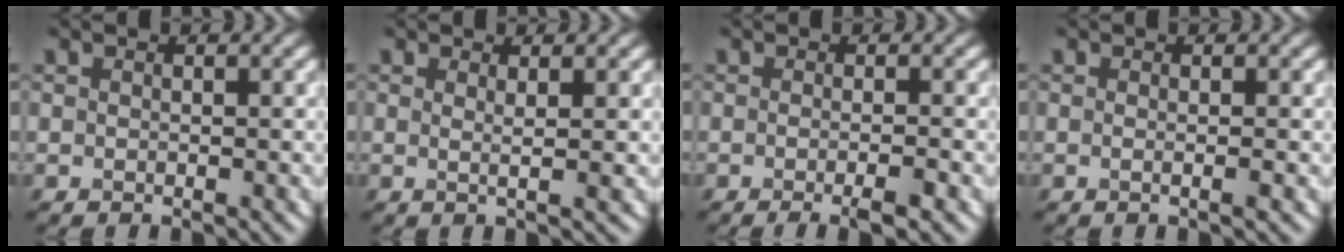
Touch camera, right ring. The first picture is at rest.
{"total": 1.4, "force": [0.4, 0.3, 1.3], "torque": [-0.020, -0.002, 0.002]}
{"total": 3.0, "force": [-1.1, 0.8, 2.7], "torque": [-0.036, -0.007, -0.019]}
{"total": 1.2, "force": [-0.2, 0.3, 1.2], "torque": [-0.014, -0.005, -0.008]}